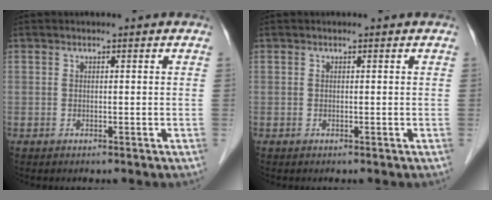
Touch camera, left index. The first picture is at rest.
{"total": 0.0}